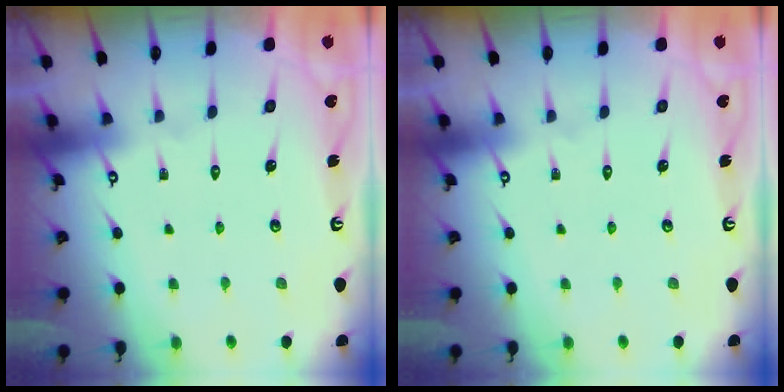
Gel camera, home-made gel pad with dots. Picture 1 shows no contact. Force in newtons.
{"total": 0.0}